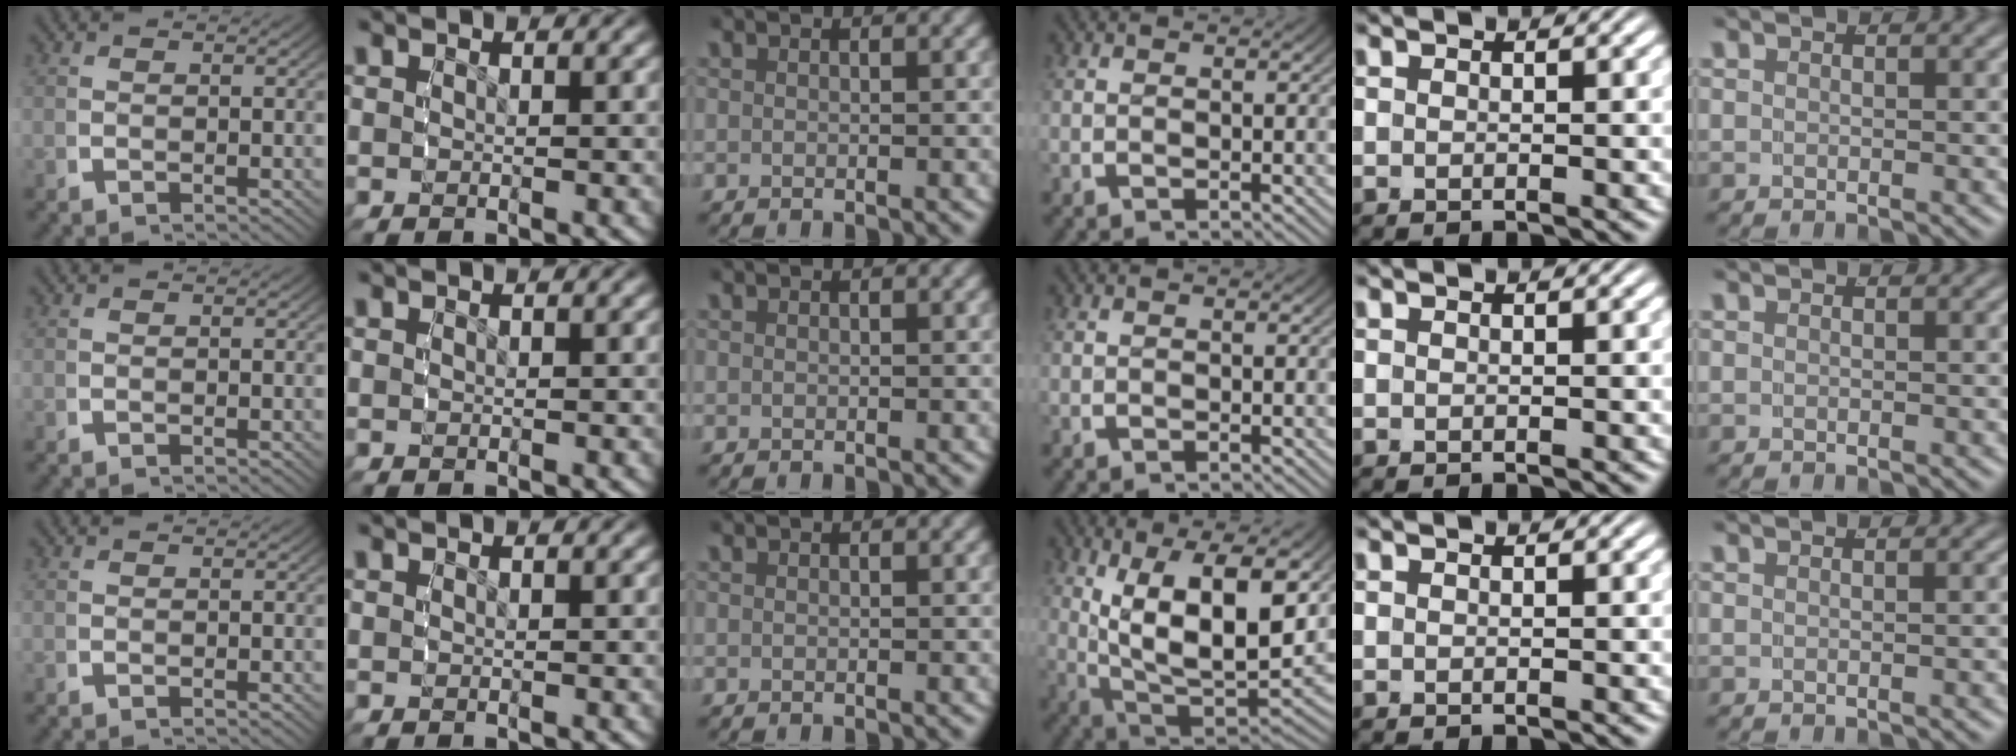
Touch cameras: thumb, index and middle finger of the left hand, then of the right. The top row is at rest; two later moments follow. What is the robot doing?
{"motion": "grasp_and_lifting", "object": "camera"}